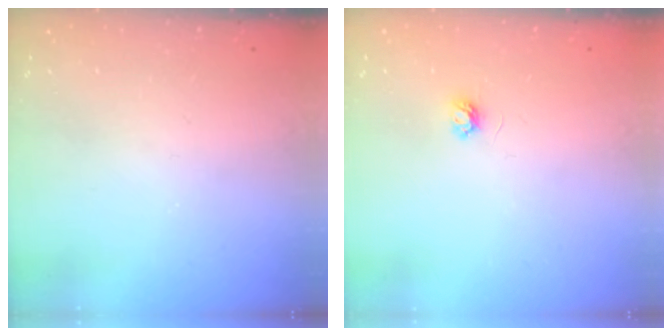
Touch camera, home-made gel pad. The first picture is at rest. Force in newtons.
{"total": 3.5, "press": 3.5, "slide": 0.4}